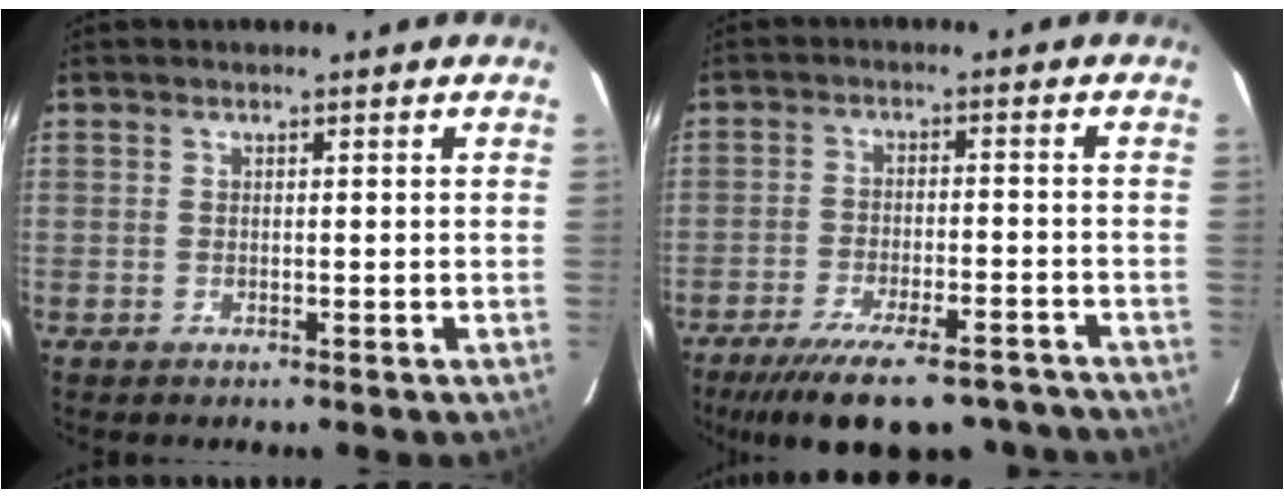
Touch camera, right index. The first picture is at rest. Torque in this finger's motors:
{"motor_torque": [1.12, -1.02, 0.65, 0.15]}